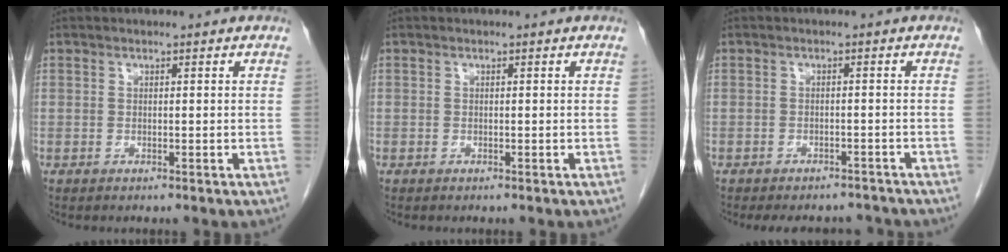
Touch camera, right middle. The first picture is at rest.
{"total": 0.0}
{"total": 8.1, "force": [-7.4, 2.8, 1.8], "torque": [-0.026, 0.004, -0.086]}